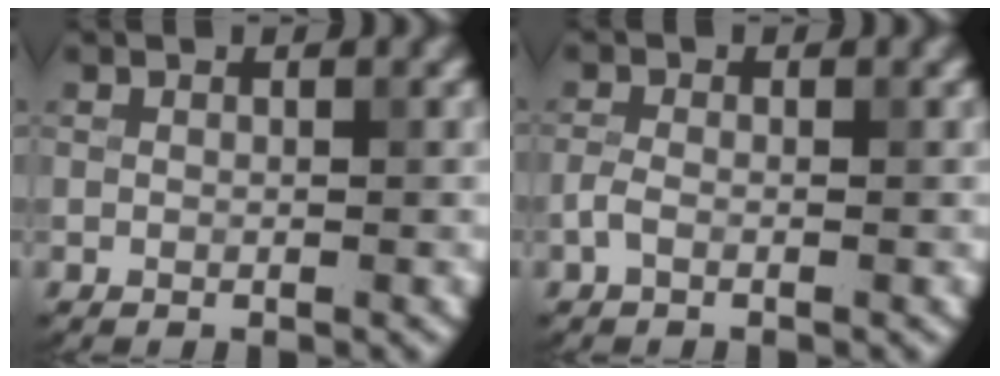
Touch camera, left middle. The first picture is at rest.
{"total": 1.2, "force": [-0.6, 0.6, 0.9], "torque": [-0.024, 0.002, -0.017]}